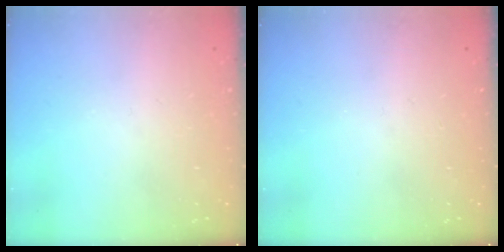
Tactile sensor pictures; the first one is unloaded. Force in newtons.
{"total": 0.0}